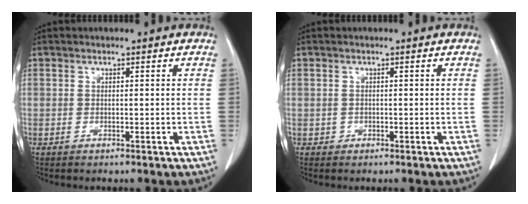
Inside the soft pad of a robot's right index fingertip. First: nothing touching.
{"total": 0.7, "force": [-0.1, 0.7, -0.1], "torque": [0.003, 0.005, -0.003]}